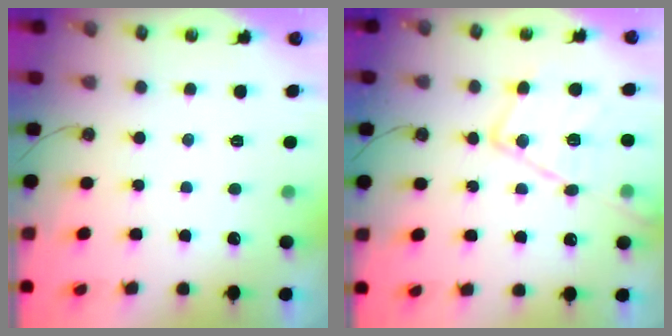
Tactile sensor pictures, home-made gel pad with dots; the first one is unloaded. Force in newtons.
{"total": 19.6, "press": 19.5, "slide": 1.4}